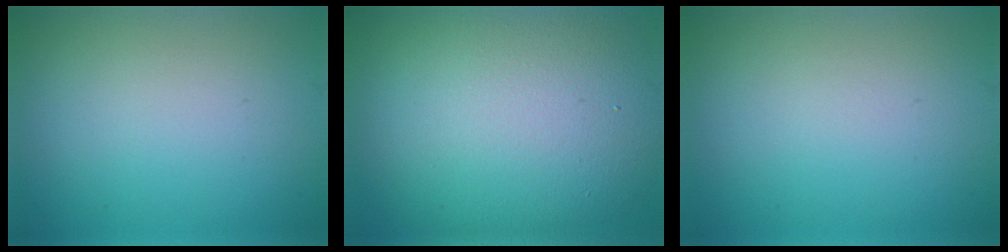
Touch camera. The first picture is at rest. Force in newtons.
{"total": 15.2, "press": 15.2, "slide": 1.1}
{"total": 0.0}